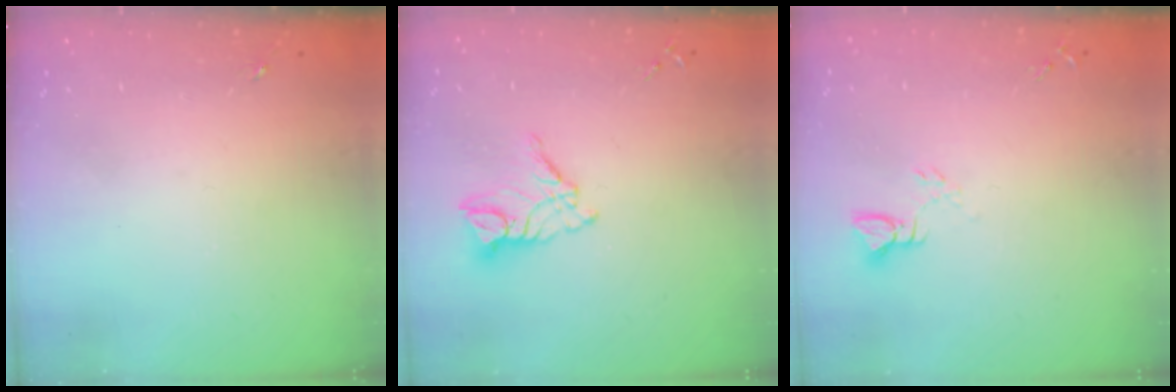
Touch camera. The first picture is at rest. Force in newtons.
{"total": 10.7, "press": 10.6, "slide": 0.9}
{"total": 2.8, "press": 2.8, "slide": 0.2}